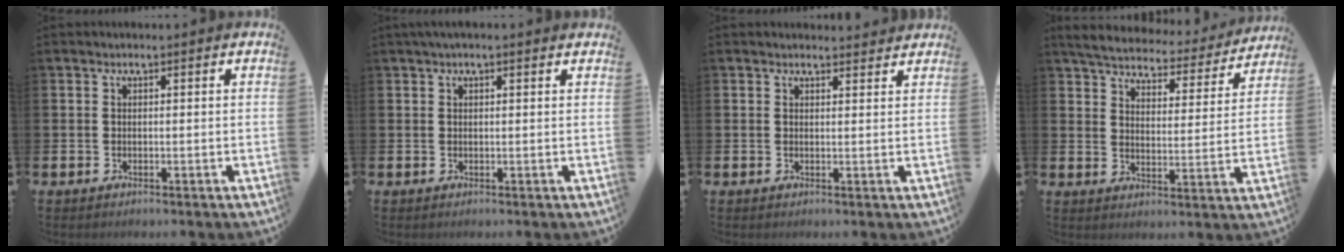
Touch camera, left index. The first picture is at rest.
{"total": 1.1, "force": [0.9, 0.0, 0.6], "torque": [-0.011, 0.001, 0.015]}
{"total": 1.6, "force": [1.6, 0.3, -0.1], "torque": [0.012, -0.009, 0.026]}
{"total": 5.4, "force": [5.1, 1.0, 1.4], "torque": [-0.057, -0.036, 0.085]}